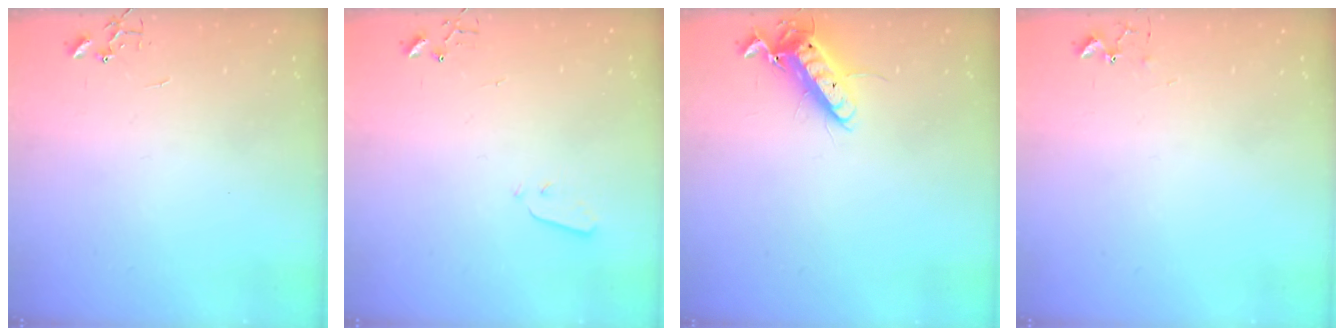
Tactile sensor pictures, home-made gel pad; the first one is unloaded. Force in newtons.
{"total": 2.9, "press": 2.9, "slide": 0.4}
{"total": 12.5, "press": 12.4, "slide": 1.6}
{"total": 5.6, "press": 5.5, "slide": 0.6}